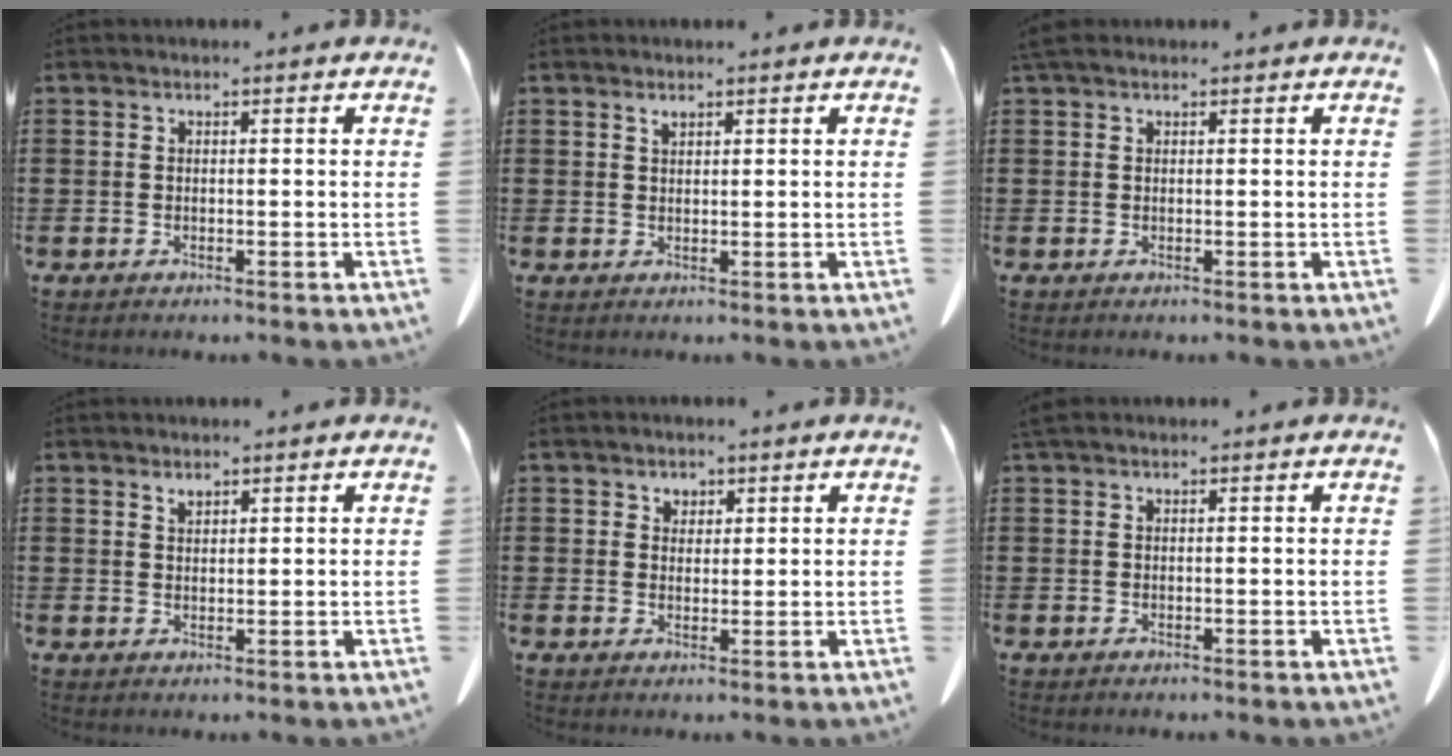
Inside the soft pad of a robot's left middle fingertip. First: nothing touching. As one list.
[{"total": 1.0, "force": [0.8, 0.2, 0.6], "torque": [-0.014, -0.001, 0.016]}, {"total": 1.1, "force": [0.7, 0.5, 0.6], "torque": [-0.016, 0.003, 0.014]}, {"total": 1.4, "force": [1.3, 0.4, 0.4], "torque": [-0.010, -0.001, 0.026]}, {"total": 1.8, "force": [1.4, 1.1, 0.2], "torque": [0.000, 0.002, 0.026]}, {"total": 0.6, "force": [0.5, 0.2, 0.3], "torque": [-0.009, 0.002, 0.009]}]